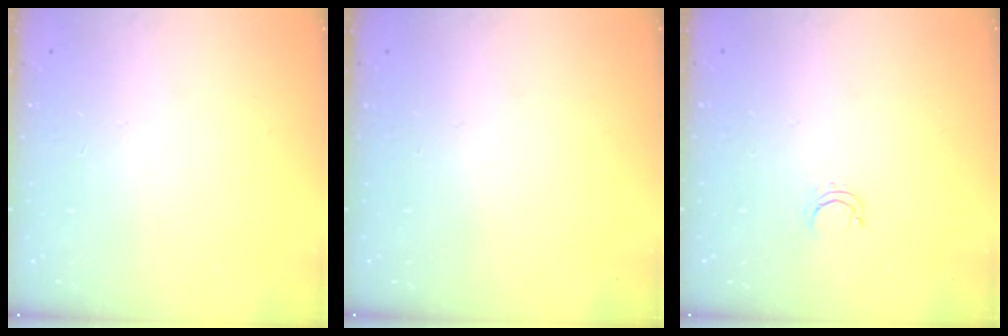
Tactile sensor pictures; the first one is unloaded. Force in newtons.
{"total": 0.0}
{"total": 2.8, "press": 2.8, "slide": 0.2}